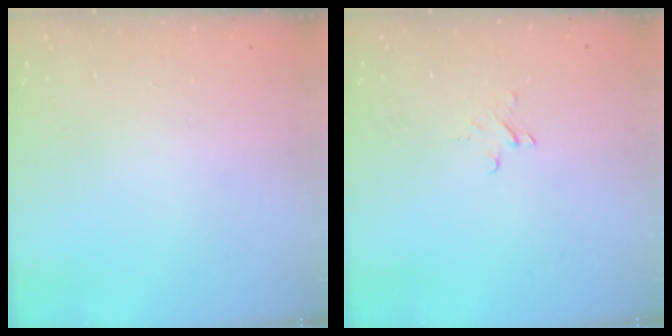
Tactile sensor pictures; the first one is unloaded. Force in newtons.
{"total": 2.2, "press": 2.2, "slide": 0.2}